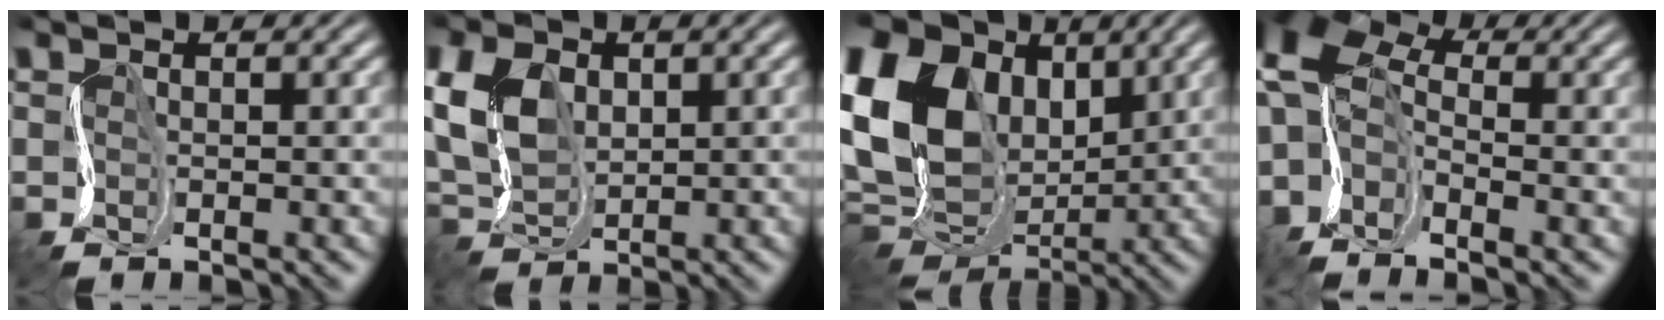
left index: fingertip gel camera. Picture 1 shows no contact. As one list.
[{"total": 5.6, "force": [1.5, 3.8, 3.9], "torque": [-0.095, 0.017, 0.018]}, {"total": 18.3, "force": [3.6, 13.4, 11.9], "torque": [-0.252, 0.042, 0.055]}, {"total": 8.4, "force": [-1.4, 5.0, 6.6], "torque": [-0.128, 0.018, -0.038]}]